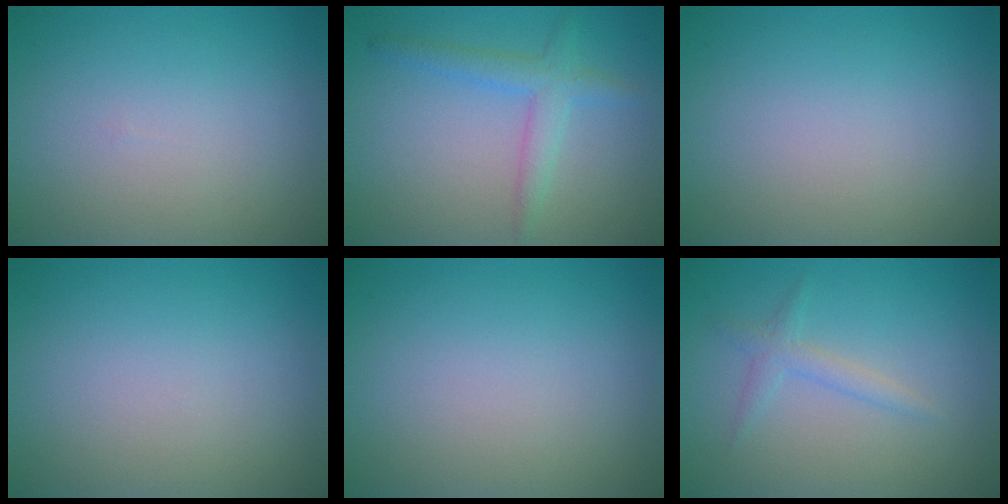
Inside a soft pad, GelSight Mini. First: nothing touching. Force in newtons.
{"total": 2.8, "press": 2.8, "slide": 0.2}
{"total": 0.0}
{"total": 0.0}
{"total": 0.0}
{"total": 1.5, "press": 1.5, "slide": 0.1}